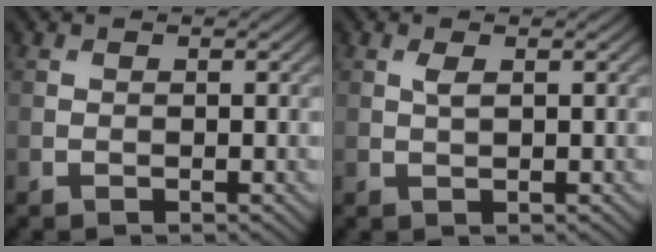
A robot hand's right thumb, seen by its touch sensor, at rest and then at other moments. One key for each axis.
{"total": 1.3, "fx": 0.5, "fy": 0.3, "fz": 1.1, "tx": -0.028, "ty": 0.002, "tz": 0.011}